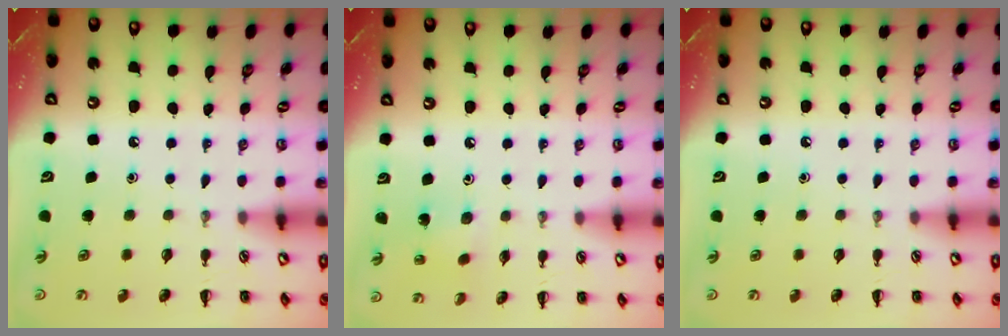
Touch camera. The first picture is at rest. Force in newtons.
{"total": 1.6, "press": 1.5, "slide": 0.6}
{"total": 0.0}